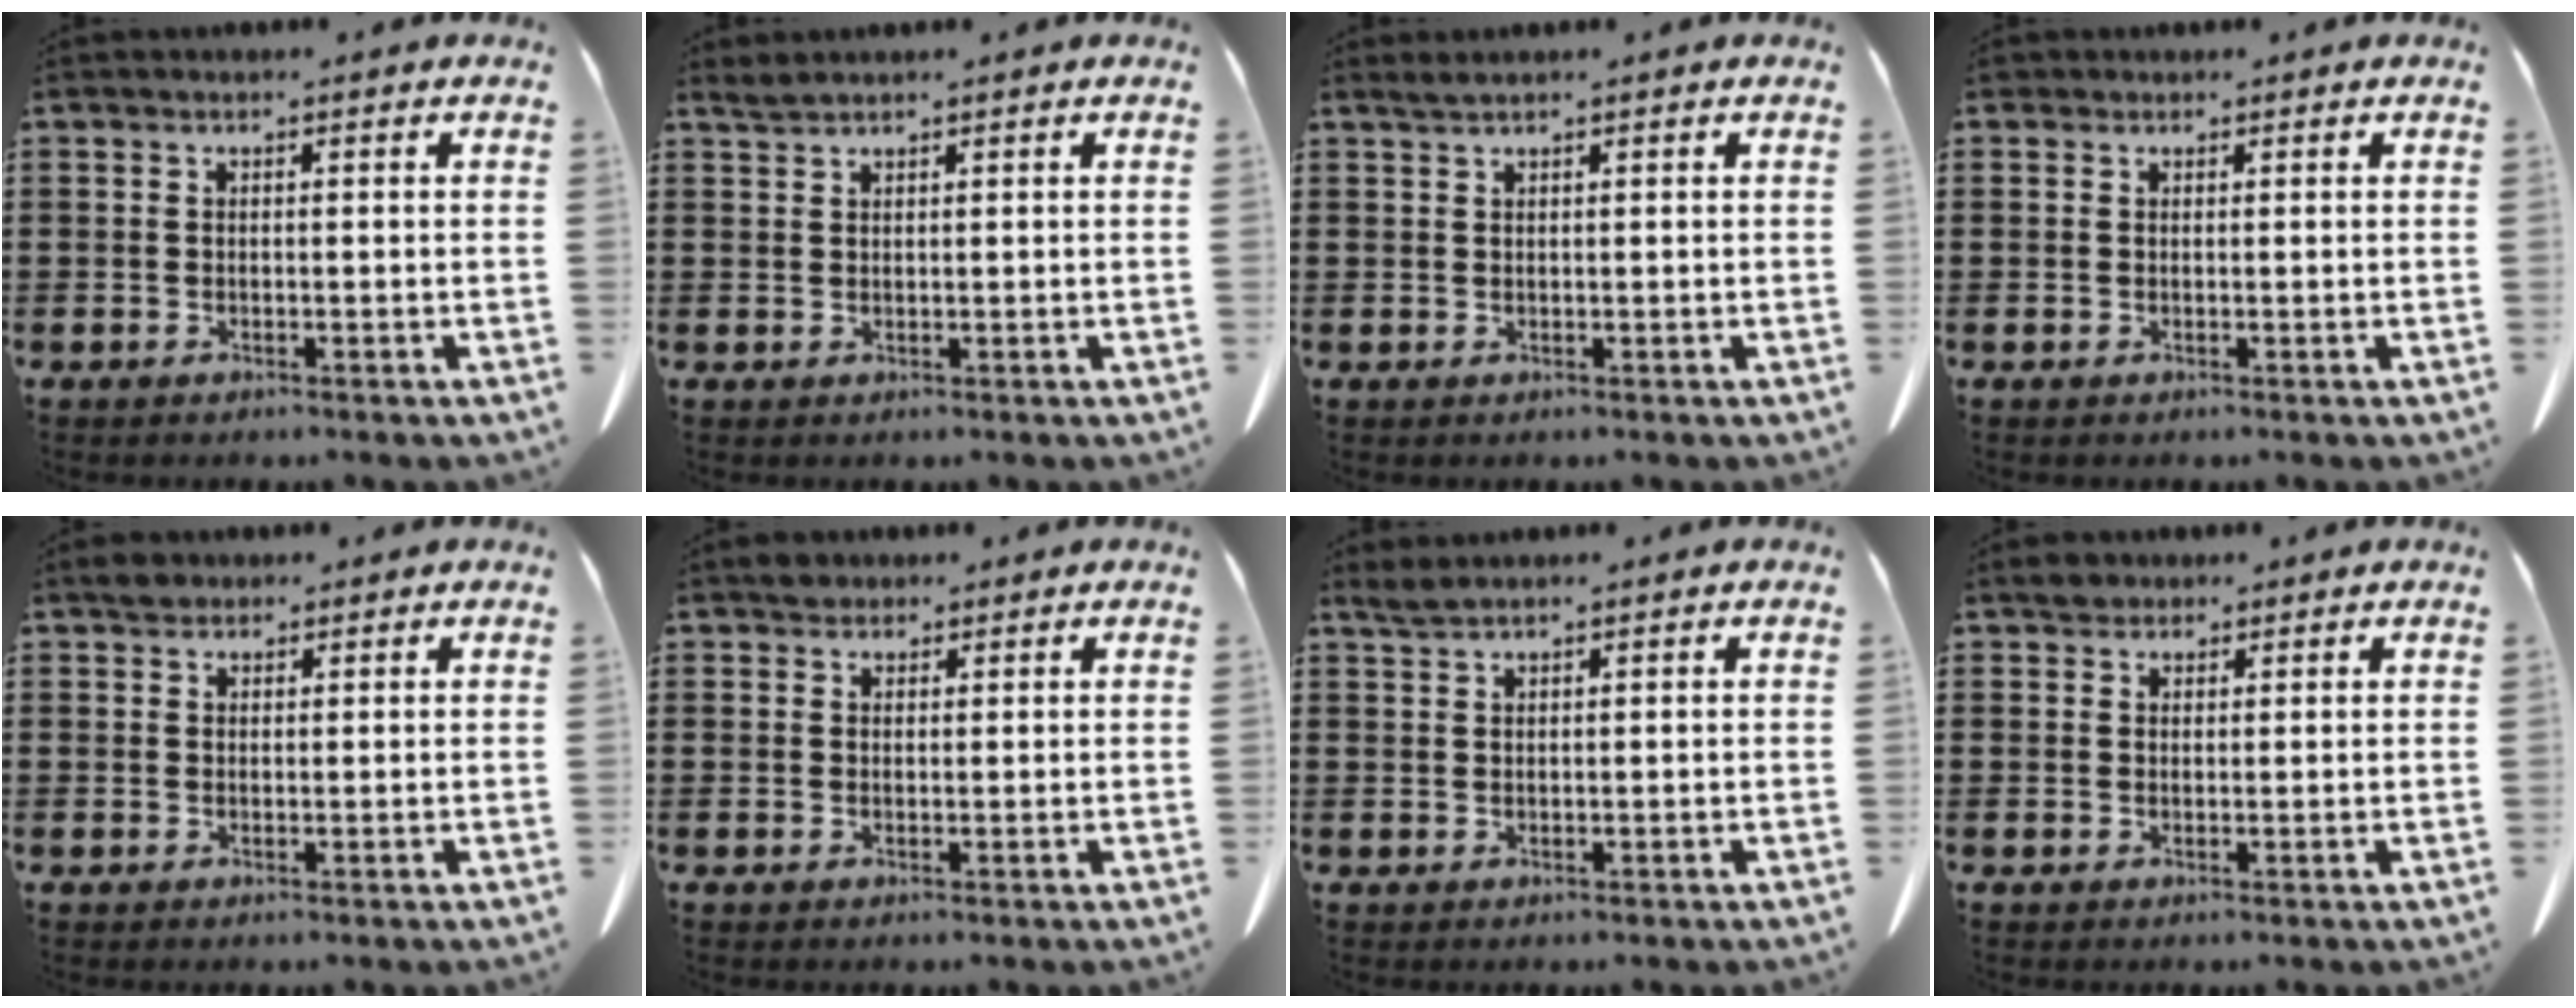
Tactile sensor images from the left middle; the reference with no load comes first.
{"total": 1.2, "force": [1.1, 0.1, 0.4], "torque": [-0.012, -0.001, 0.022]}
{"total": 1.0, "force": [0.8, -0.1, 0.5], "torque": [-0.011, -0.001, 0.016]}
{"total": 0.5, "force": [0.3, 0.4, 0.1], "torque": [-0.005, 0.004, 0.005]}
{"total": 1.8, "force": [1.5, 0.9, 0.4], "torque": [-0.005, 0.001, 0.027]}
{"total": 1.9, "force": [1.6, 1.0, 0.2], "torque": [-0.001, 0.002, 0.031]}
{"total": 1.6, "force": [1.4, 0.1, 0.8], "torque": [-0.019, 0.000, 0.026]}
{"total": 1.9, "force": [1.6, 0.9, 0.2], "torque": [-0.010, 0.005, 0.032]}